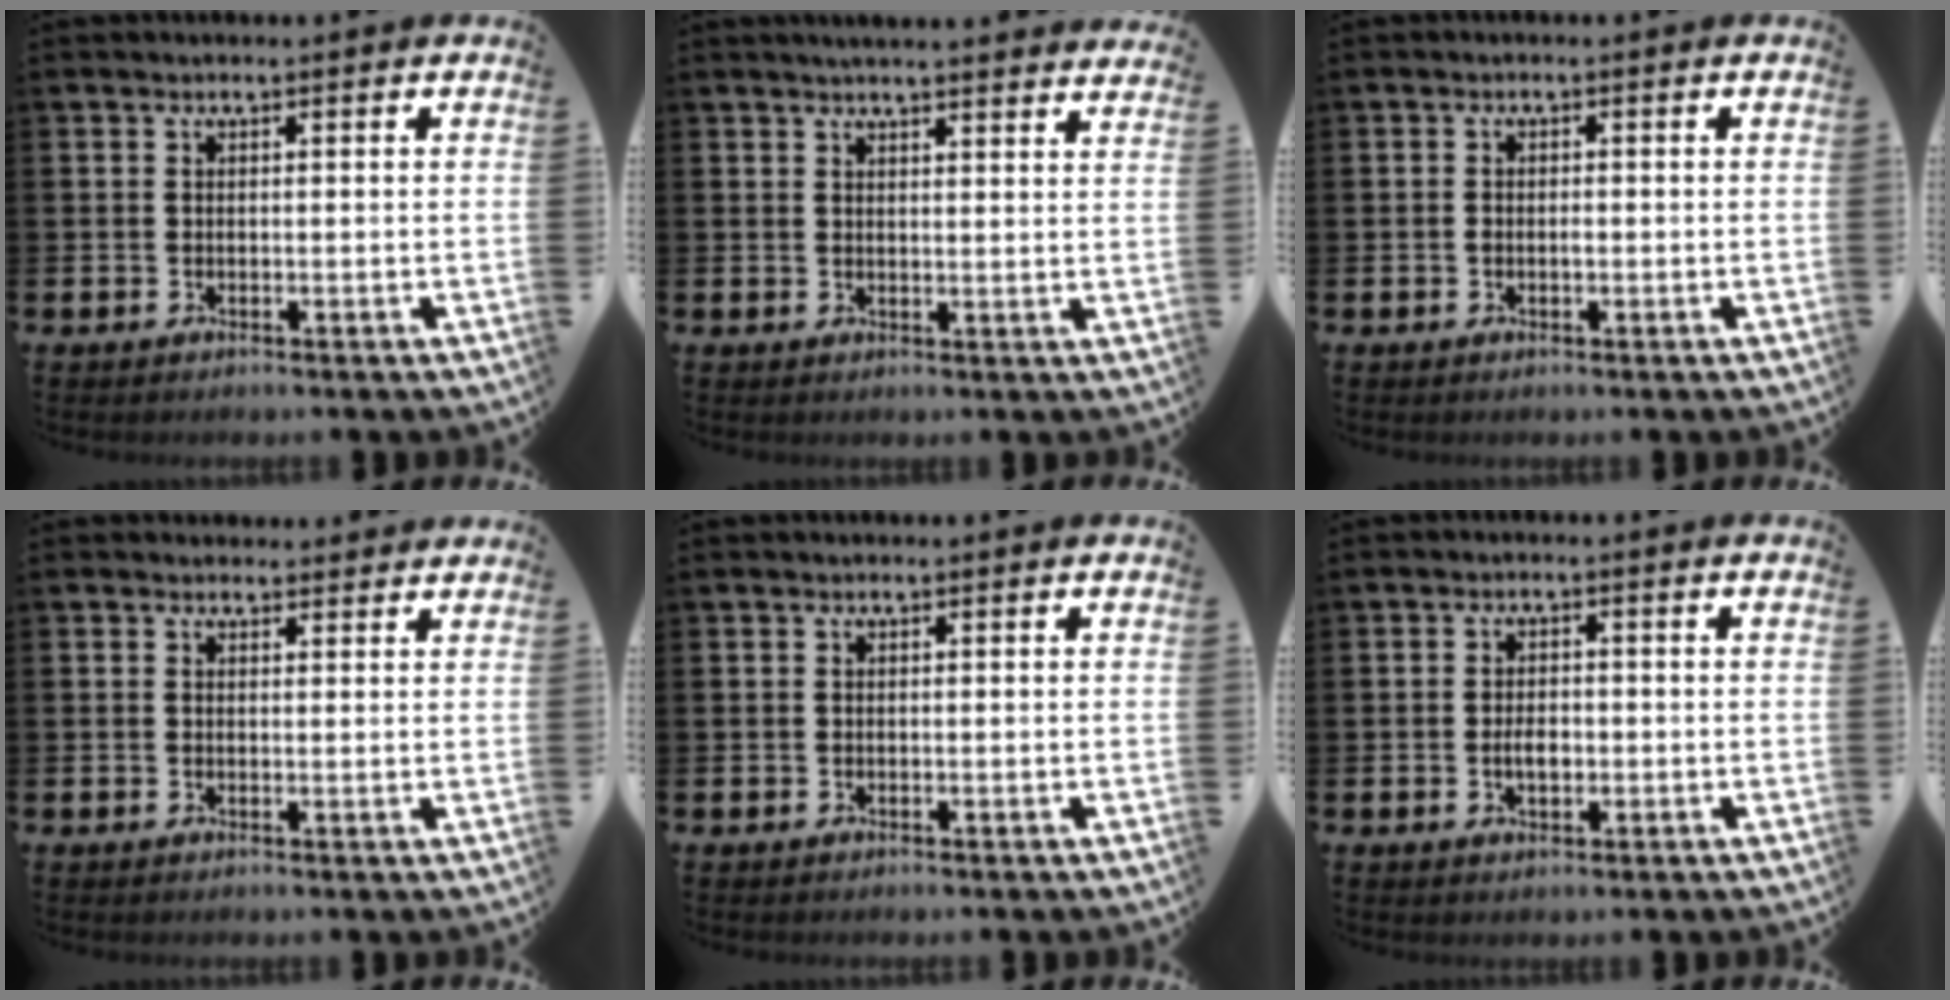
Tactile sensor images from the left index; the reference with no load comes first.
{"total": 3.4, "force": [3.4, -0.4, 0.2], "torque": [-0.007, -0.017, 0.060]}
{"total": 1.0, "force": [-0.2, 0.6, 0.7], "torque": [-0.008, 0.000, -0.007]}
{"total": 1.6, "force": [1.5, 0.6, 0.0], "torque": [0.010, -0.004, 0.026]}
{"total": 0.0}
{"total": 2.6, "force": [-0.4, 1.5, 2.1], "torque": [-0.025, -0.002, -0.011]}